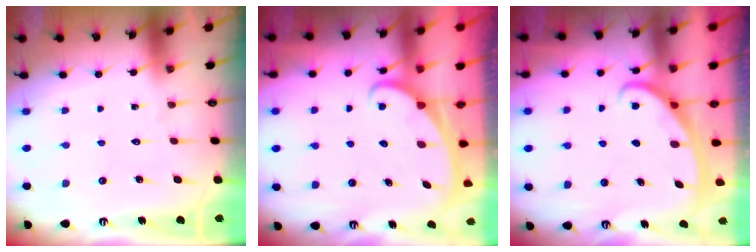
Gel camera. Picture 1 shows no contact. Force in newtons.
{"total": 2.0, "press": 2.0, "slide": 0.1}
{"total": 2.8, "press": 2.8, "slide": 0.4}